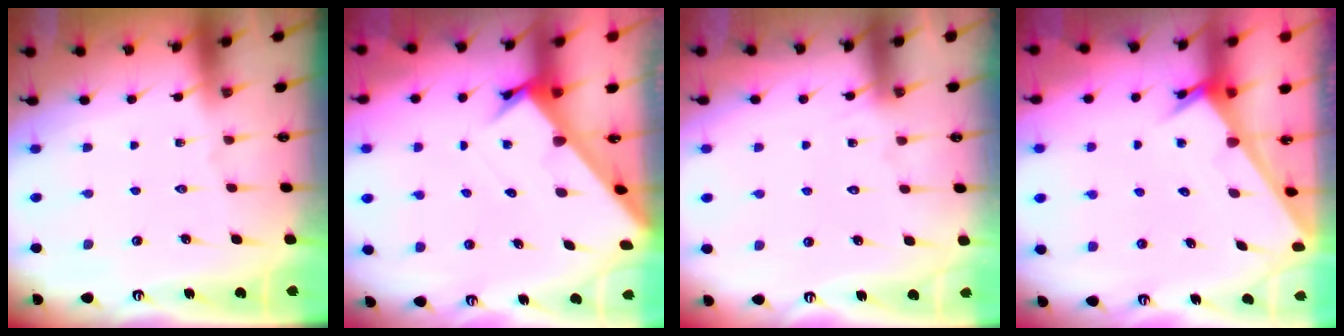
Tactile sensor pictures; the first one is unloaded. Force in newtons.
{"total": 3.0, "press": 3.0, "slide": 0.2}
{"total": 5.3, "press": 5.3, "slide": 0.3}
{"total": 2.5, "press": 2.5, "slide": 0.1}